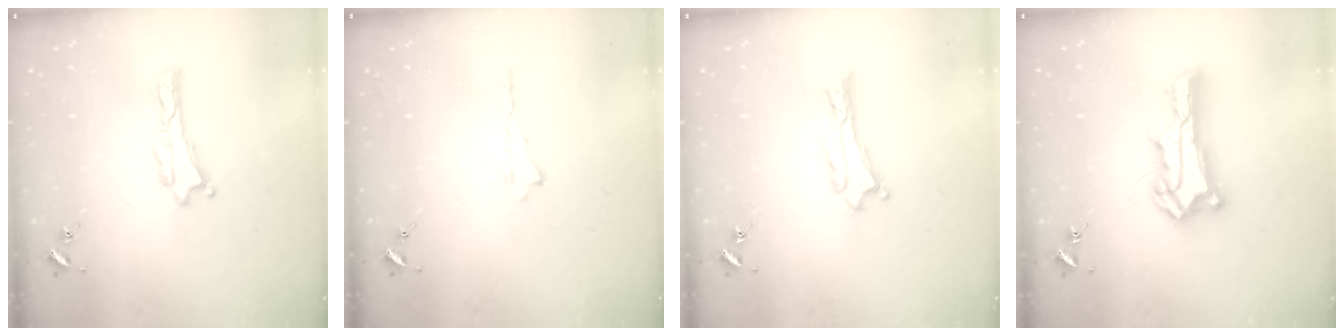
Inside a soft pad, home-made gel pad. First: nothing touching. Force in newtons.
{"total": 0.0}
{"total": 0.7, "press": 0.6, "slide": 0.2}
{"total": 10.7, "press": 10.6, "slide": 1.0}